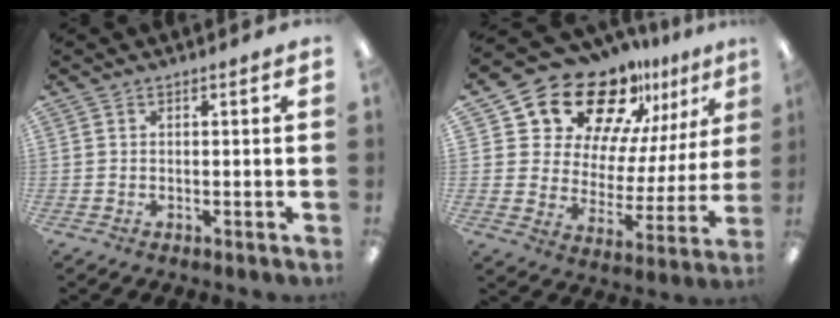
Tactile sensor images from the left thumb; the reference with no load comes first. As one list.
[{"total": 19.4, "force": [15.6, 9.1, 7.0], "torque": [-0.129, -0.119, 0.275]}]